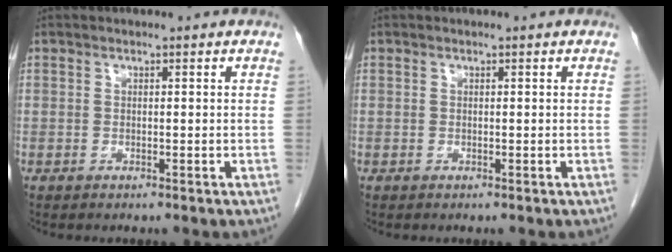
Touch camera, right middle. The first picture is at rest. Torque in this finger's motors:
{"motor_torque": [0.00, 0.00, 0.00, 0.00]}